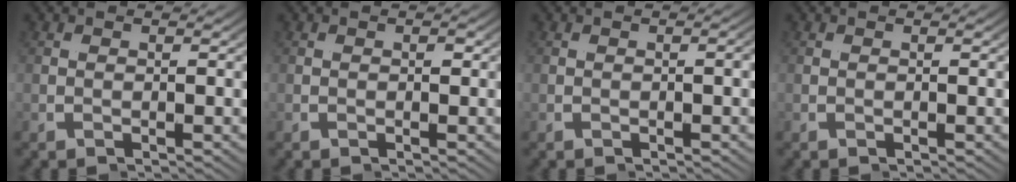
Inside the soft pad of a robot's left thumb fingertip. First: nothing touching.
{"total": 0.0}
{"total": 0.7, "force": [-0.4, 0.1, 0.6], "torque": [-0.012, -0.004, -0.004]}
{"total": 0.0}